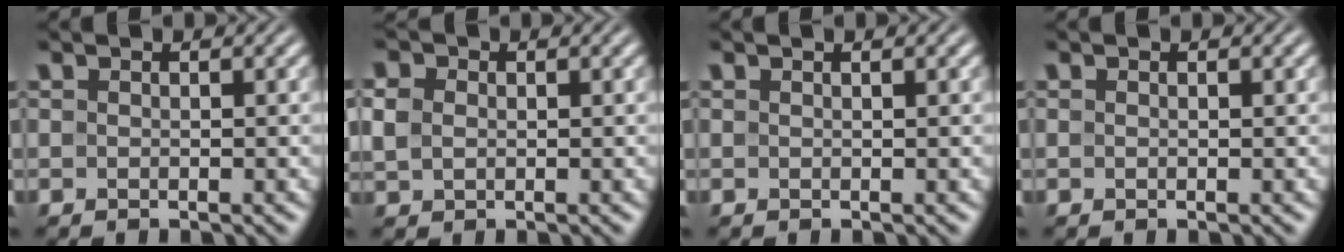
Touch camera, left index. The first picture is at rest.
{"total": 2.1, "force": [0.3, 1.8, 1.1], "torque": [-0.029, 0.001, 0.005]}
{"total": 0.6, "force": [0.4, 0.1, 0.4], "torque": [-0.004, 0.005, 0.005]}
{"total": 0.0}